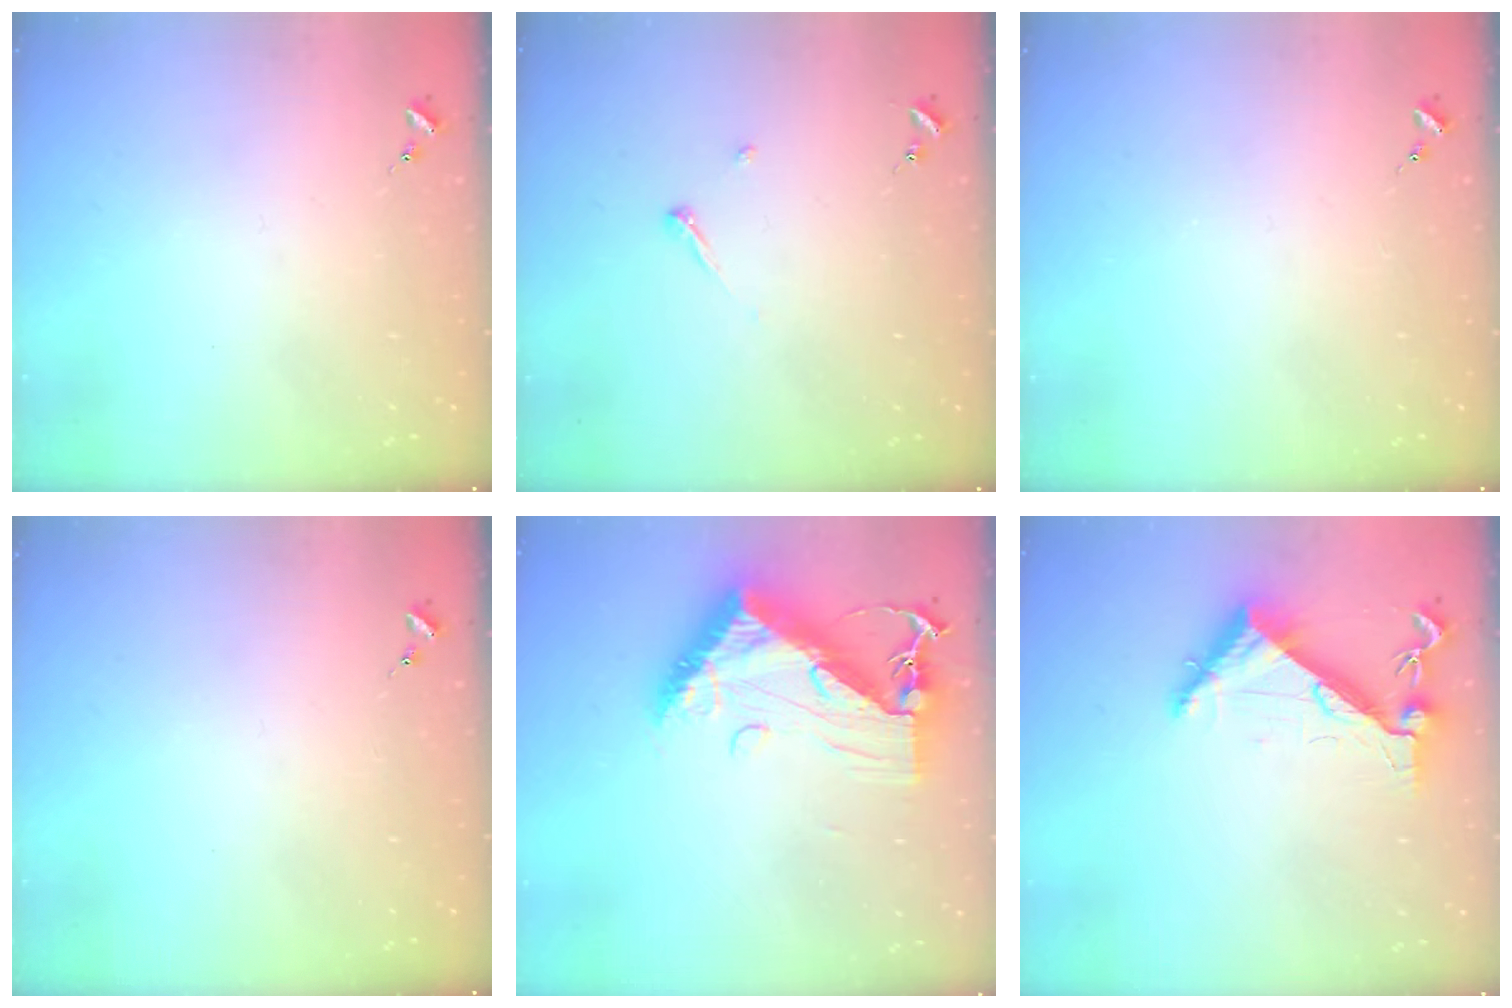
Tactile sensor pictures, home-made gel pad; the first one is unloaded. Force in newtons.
{"total": 3.6, "press": 3.6, "slide": 0.4}
{"total": 0.0}
{"total": 0.0}
{"total": 14.1, "press": 14.0, "slide": 1.3}
{"total": 6.4, "press": 6.4, "slide": 0.5}